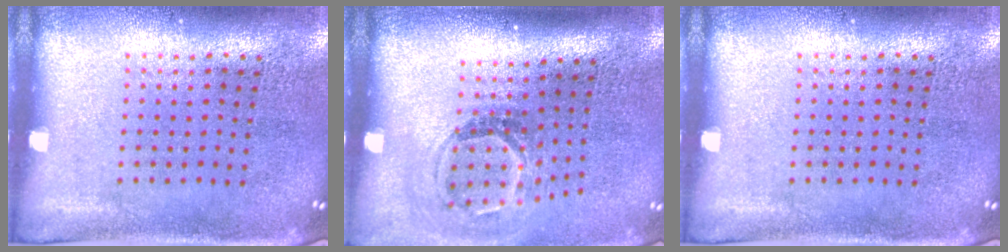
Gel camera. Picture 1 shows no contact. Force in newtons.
{"total": 1.8, "press": 1.2, "slide": 1.3}
{"total": 0.0}